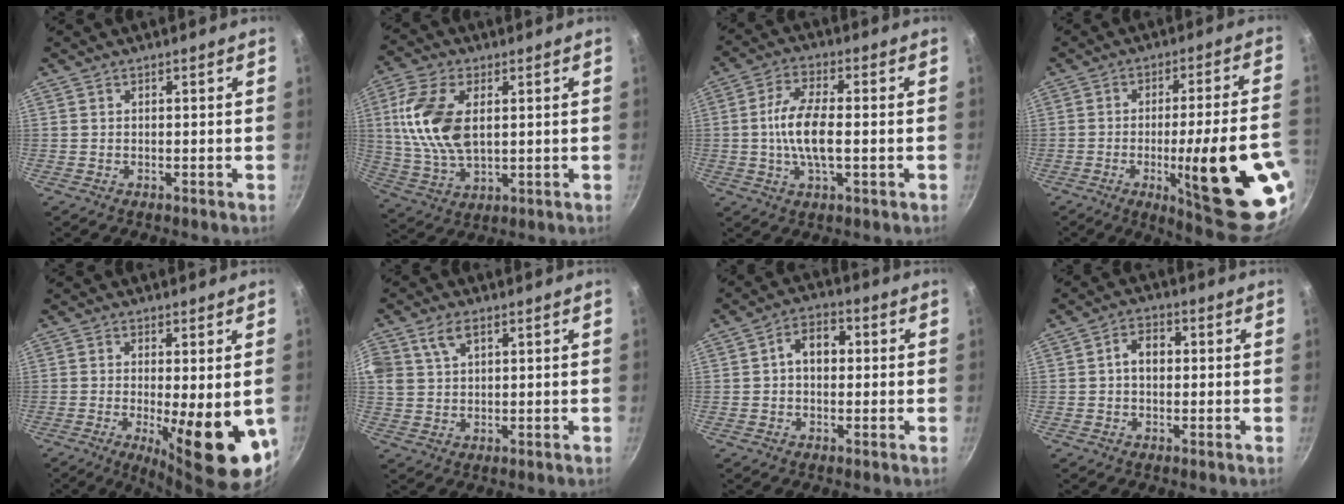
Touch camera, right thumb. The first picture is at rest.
{"total": 14.0, "force": [2.6, 7.8, 11.4], "torque": [-0.222, -0.004, 0.053]}
{"total": 10.0, "force": [-0.6, 4.0, 9.2], "torque": [-0.180, 0.011, -0.020]}
{"total": 24.0, "force": [-6.9, 4.7, 22.5], "torque": [-0.291, 0.011, -0.087]}
{"total": 14.7, "force": [-3.2, 4.3, 13.7], "torque": [-0.179, -0.015, -0.034]}
{"total": 6.4, "force": [3.0, 4.0, 4.0], "torque": [-0.070, 0.007, 0.059]}
{"total": 6.3, "force": [0.6, 4.5, 4.5], "torque": [-0.041, 0.016, 0.000]}
{"total": 4.7, "force": [0.3, 3.4, 3.2], "torque": [-0.033, 0.013, -0.002]}